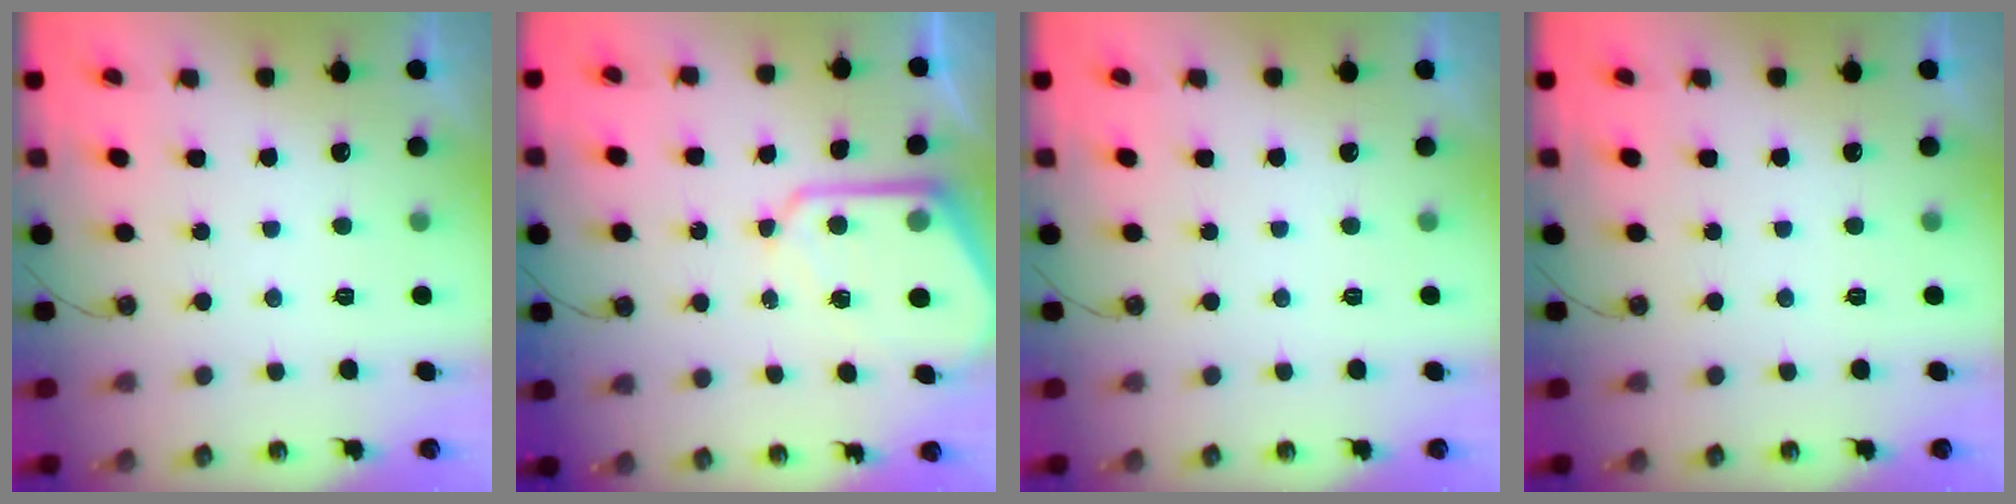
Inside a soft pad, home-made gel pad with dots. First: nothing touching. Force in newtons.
{"total": 10.9, "press": 10.9, "slide": 0.9}
{"total": 1.0, "press": 0.4, "slide": 1.0}
{"total": 0.0}